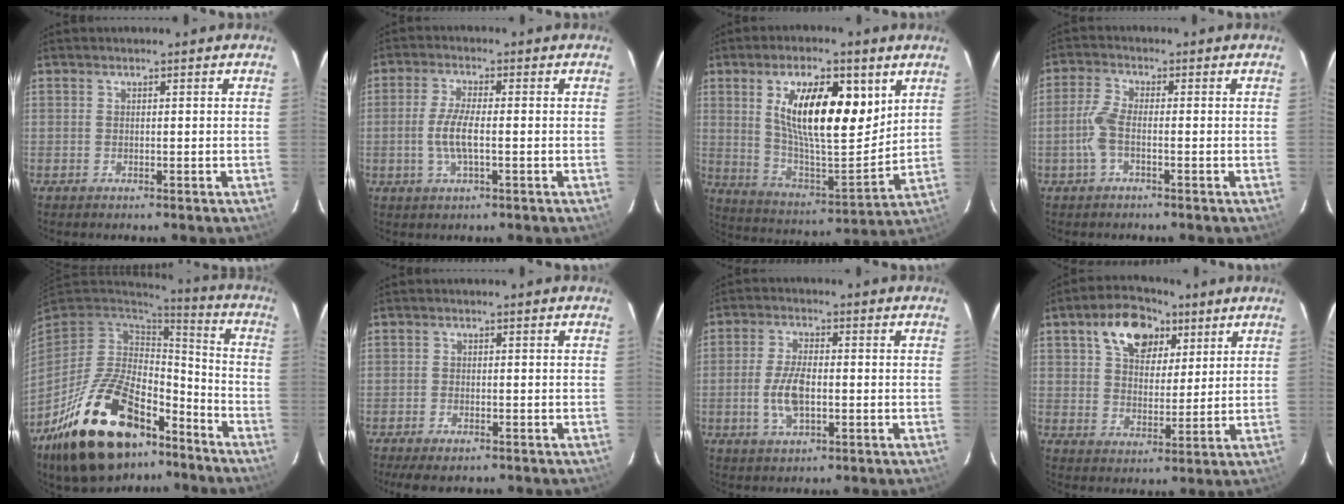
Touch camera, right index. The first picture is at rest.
{"total": 5.7, "force": [-1.0, 1.4, 5.4], "torque": [-0.109, -0.003, -0.018]}
{"total": 18.7, "force": [7.2, 6.7, 15.9], "torque": [-0.268, 0.000, 0.128]}
{"total": 4.5, "force": [-1.4, 1.3, 4.0], "torque": [-0.097, 0.004, -0.030]}
{"total": 27.0, "force": [-16.5, 13.6, 16.4], "torque": [-0.320, -0.001, -0.246]}
{"total": 4.3, "force": [-3.3, 1.7, 2.2], "torque": [-0.062, -0.014, -0.052]}
{"total": 7.1, "force": [-1.5, 3.2, 6.1], "torque": [-0.128, -0.001, -0.026]}
{"total": 11.4, "force": [6.1, 7.1, 6.6], "torque": [-0.119, 0.025, 0.102]}